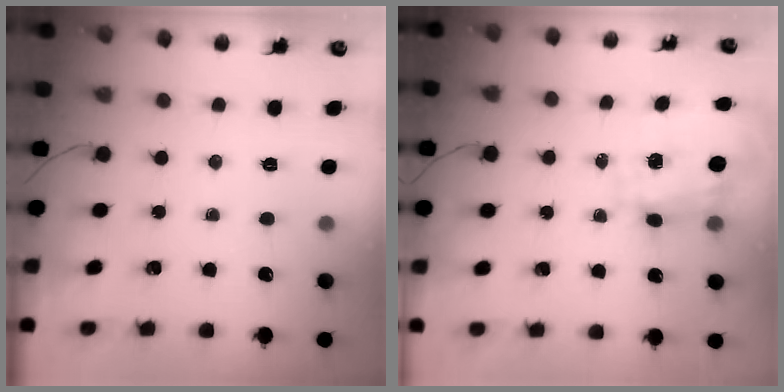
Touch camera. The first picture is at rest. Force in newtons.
{"total": 3.4, "press": 3.2, "slide": 1.1}